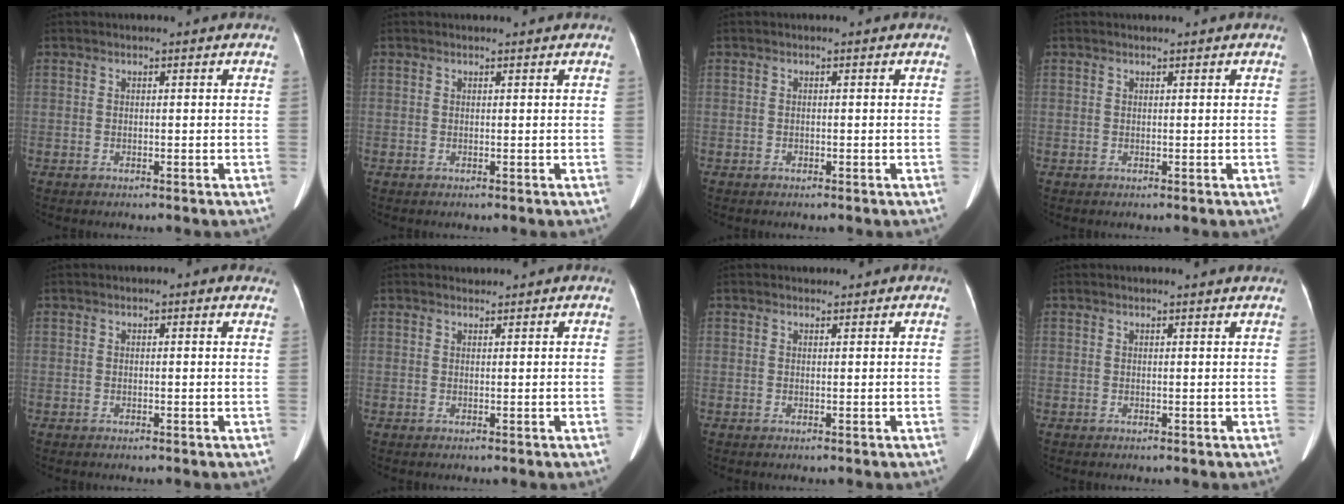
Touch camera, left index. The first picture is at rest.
{"total": 1.4, "force": [1.4, 0.2, 0.2], "torque": [-0.011, 0.014, 0.016]}
{"total": 0.6, "force": [-0.5, 0.1, -0.1], "torque": [0.001, -0.006, -0.006]}
{"total": 0.7, "force": [0.6, -0.1, 0.2], "torque": [-0.006, 0.007, 0.014]}
{"total": 0.9, "force": [0.5, 0.5, 0.6], "torque": [-0.003, 0.001, -0.002]}
{"total": 0.7, "force": [0.6, 0.0, -0.2], "torque": [-0.006, 0.001, 0.012]}
{"total": 0.7, "force": [0.6, 0.2, -0.1], "torque": [-0.009, 0.002, 0.012]}
{"total": 3.1, "force": [3.0, -0.1, 0.7], "torque": [-0.013, 0.003, 0.026]}